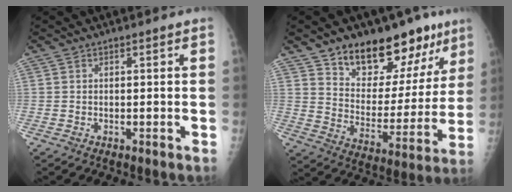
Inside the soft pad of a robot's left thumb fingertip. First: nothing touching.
{"total": 20.1, "force": [13.4, 10.5, 10.7], "torque": [-0.100, -0.074, 0.209]}